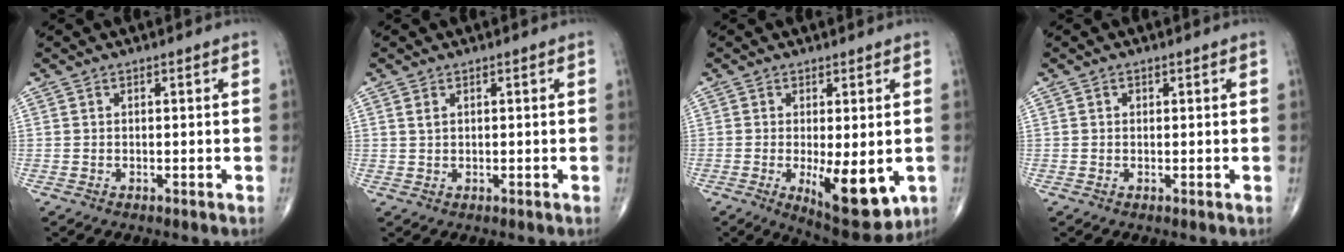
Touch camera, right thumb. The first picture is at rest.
{"total": 1.1, "force": [0.6, 0.6, 0.7], "torque": [-0.014, 0.002, 0.014]}
{"total": 11.6, "force": [-2.7, 4.3, 10.4], "torque": [-0.136, -0.024, -0.026]}
{"total": 0.7, "force": [0.3, 0.6, 0.3], "torque": [-0.001, 0.000, 0.004]}